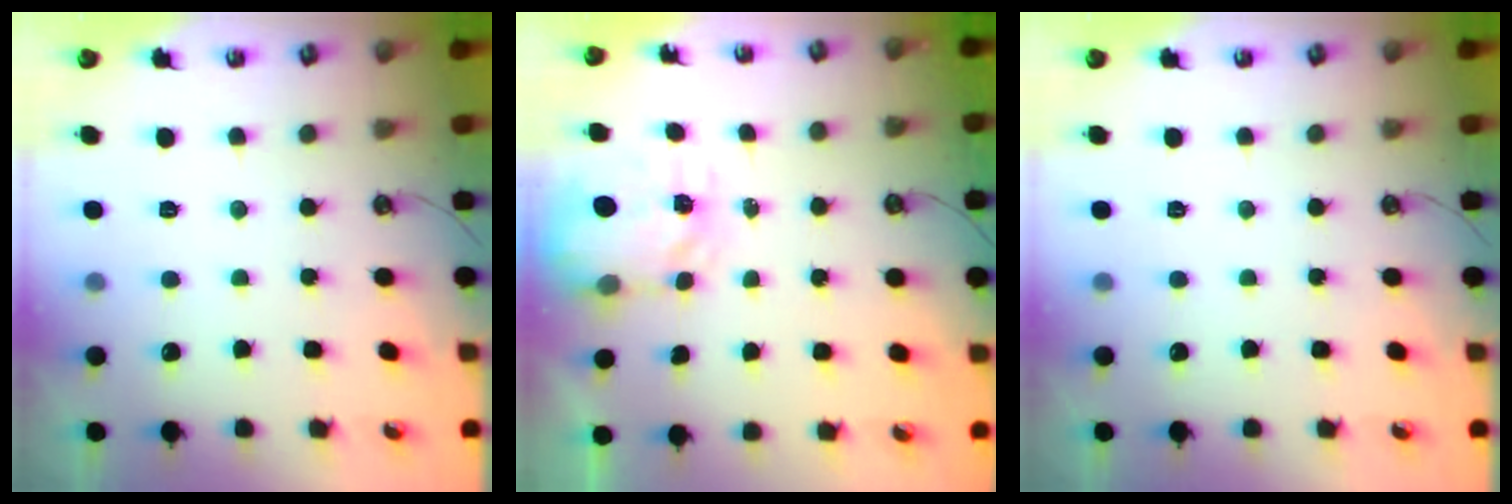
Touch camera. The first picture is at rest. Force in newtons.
{"total": 3.8, "press": 3.8, "slide": 0.4}
{"total": 0.0}